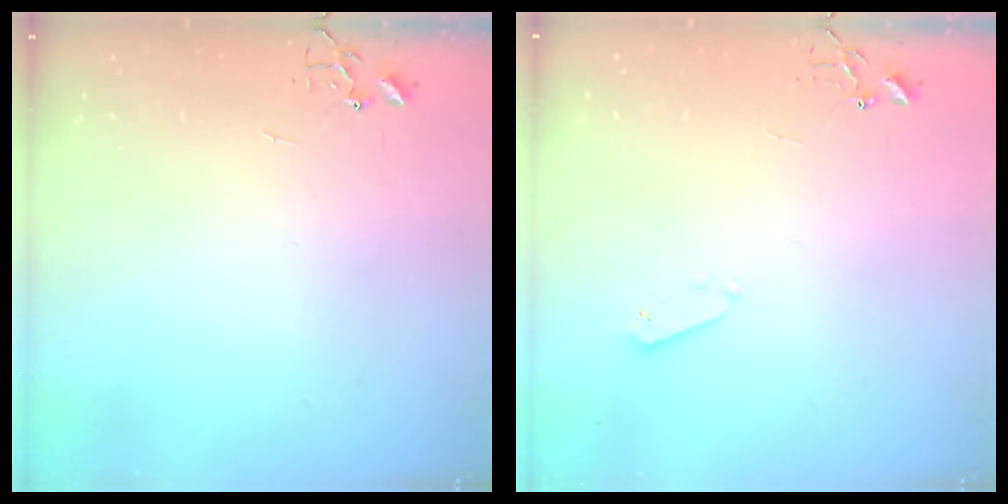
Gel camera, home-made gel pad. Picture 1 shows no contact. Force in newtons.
{"total": 3.3, "press": 3.2, "slide": 0.7}